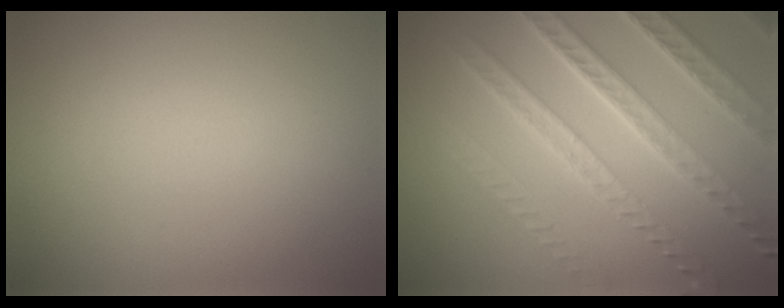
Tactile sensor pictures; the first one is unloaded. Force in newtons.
{"total": 8.4, "press": 5.9, "slide": 6.0}